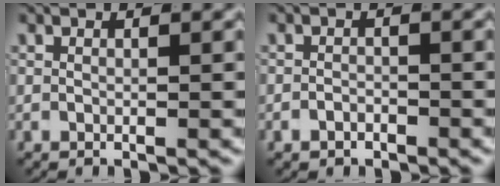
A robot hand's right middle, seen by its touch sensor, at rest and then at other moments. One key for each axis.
{"total": 1.2, "fx": -1.0, "fy": 0.6, "fz": 0.2, "tx": 0.000, "ty": -0.001, "tz": -0.018}